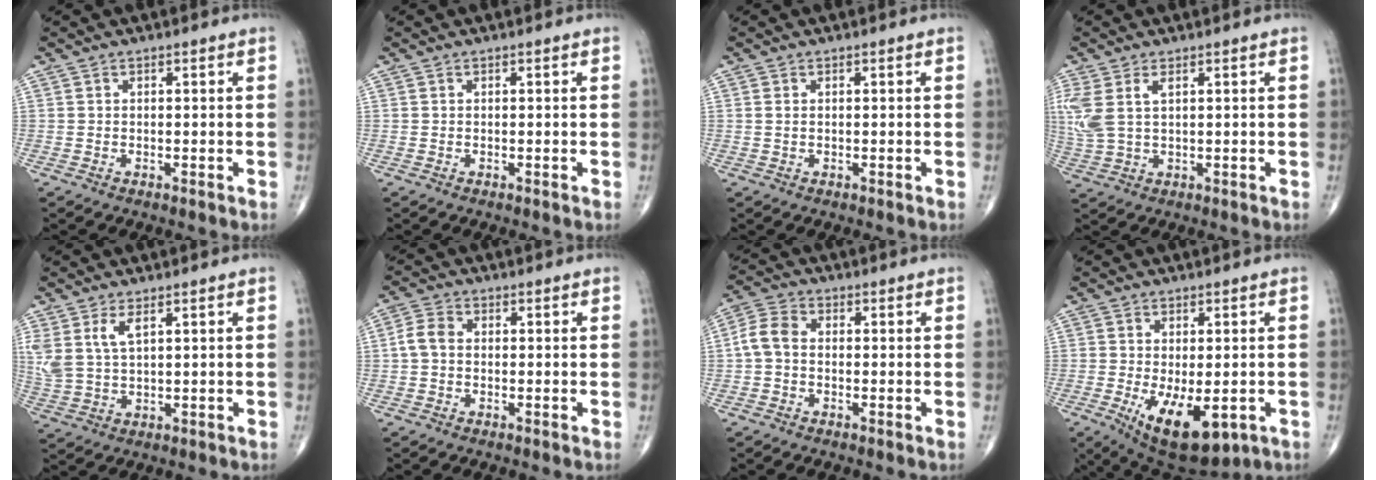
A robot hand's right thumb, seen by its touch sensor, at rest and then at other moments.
{"total": 0.0}
{"total": 0.6, "force": [0.1, 0.3, 0.5], "torque": [-0.013, 0.006, 0.005]}
{"total": 7.4, "force": [2.4, 3.6, 6.0], "torque": [-0.164, 0.006, 0.059]}
{"total": 6.0, "force": [2.8, 2.5, 4.7], "torque": [-0.111, -0.007, 0.066]}
{"total": 3.7, "force": [-0.1, 2.7, 2.6], "torque": [-0.051, 0.012, -0.010]}
{"total": 5.1, "force": [-0.4, 3.6, 3.6], "torque": [-0.071, 0.014, -0.019]}
{"total": 12.6, "force": [-4.3, 5.9, 10.2], "torque": [-0.154, -0.015, -0.048]}